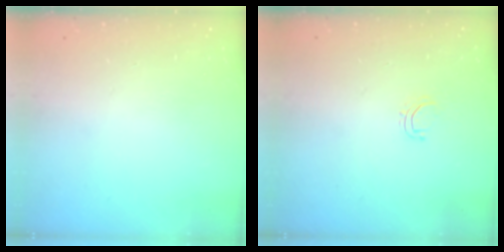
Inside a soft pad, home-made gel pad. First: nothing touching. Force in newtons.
{"total": 3.8, "press": 3.8, "slide": 0.2}